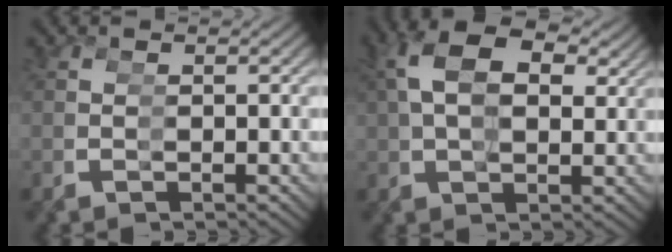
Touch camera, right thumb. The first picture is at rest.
{"total": 4.1, "force": [2.5, 2.3, 2.3], "torque": [-0.045, 0.015, 0.038]}